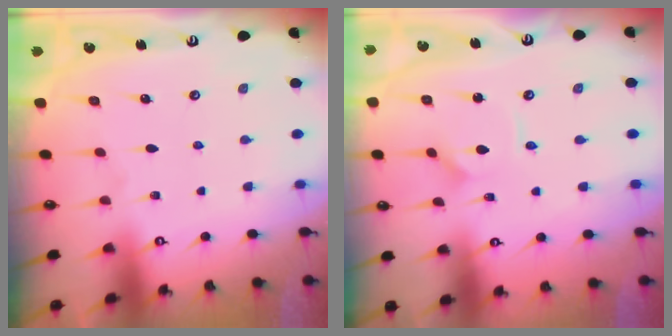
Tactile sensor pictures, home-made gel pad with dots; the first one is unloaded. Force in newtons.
{"total": 1.5, "press": 1.5, "slide": 0.1}